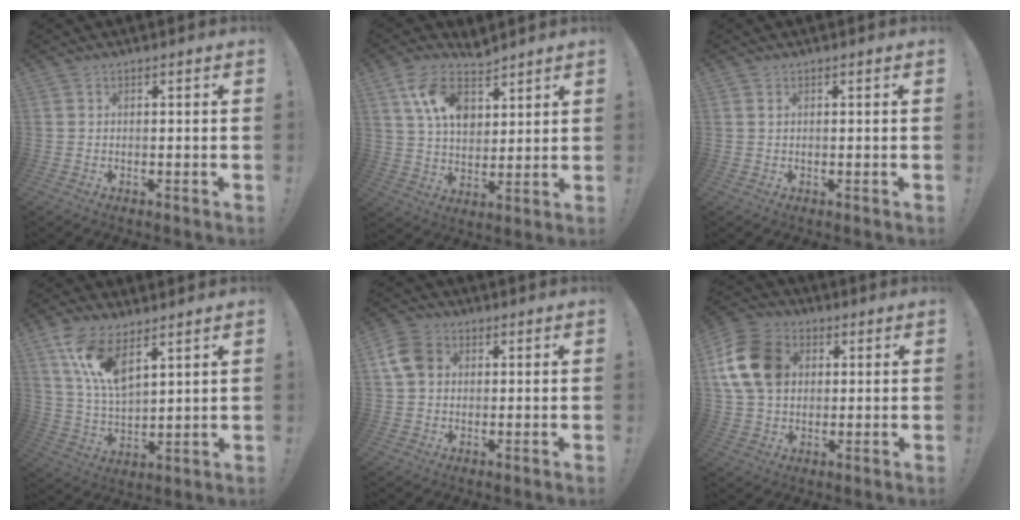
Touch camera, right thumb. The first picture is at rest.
{"total": 12.2, "force": [7.2, 7.2, 6.7], "torque": [-0.117, -0.030, 0.138]}
{"total": 0.8, "force": [0.4, 0.4, 0.5], "torque": [-0.003, -0.002, 0.005]}
{"total": 13.3, "force": [8.5, 5.5, 8.6], "torque": [-0.184, -0.038, 0.160]}
{"total": 9.1, "force": [2.1, 7.1, 5.2], "torque": [-0.093, 0.005, 0.044]}
{"total": 16.1, "force": [3.8, 12.4, 9.5], "torque": [-0.156, 0.003, 0.080]}